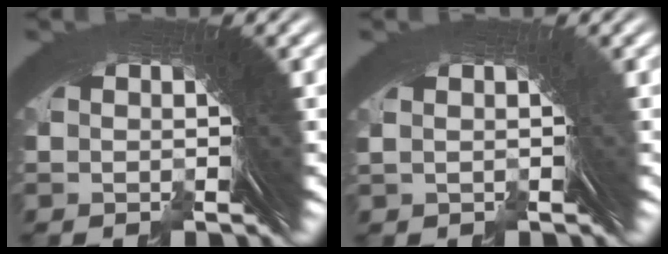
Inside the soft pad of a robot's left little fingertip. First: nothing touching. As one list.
[{"total": 0.0}]